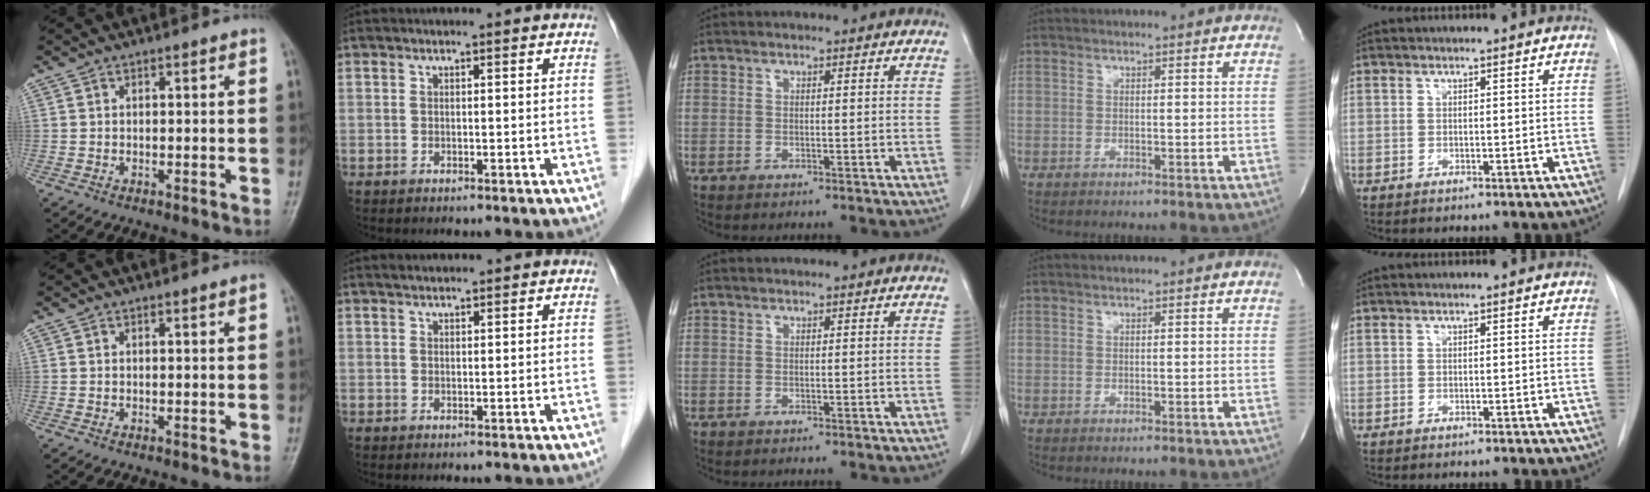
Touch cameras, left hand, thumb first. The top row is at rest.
{"thumb": {"total": 0.9, "force": [0.5, 0.0, 0.7], "torque": [-0.010, -0.002, 0.006]}, "index": {"total": 1.0, "force": [1.0, 0.2, 0.3], "torque": [-0.013, 0.009, 0.021]}}